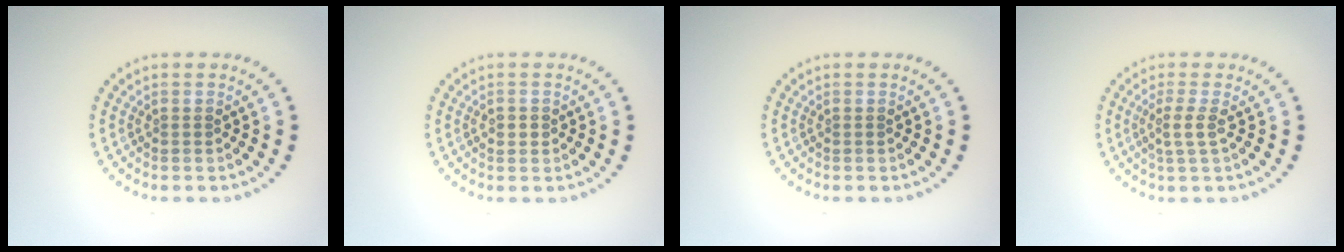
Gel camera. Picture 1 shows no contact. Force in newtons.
{"total": 1.1, "press": 1.0, "slide": 0.2}
{"total": 0.0}
{"total": 1.8, "press": 1.3, "slide": 1.3}